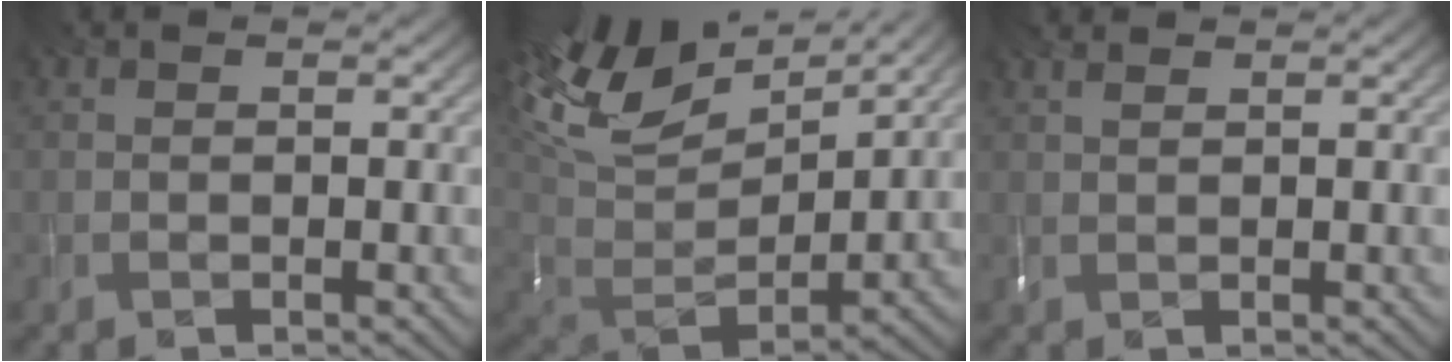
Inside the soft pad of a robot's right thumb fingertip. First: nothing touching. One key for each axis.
{"total": 14.7, "fx": 8.1, "fy": 7.7, "fz": 9.6, "tx": -0.237, "ty": 0.044, "tz": 0.146}
{"total": 1.4, "fx": 1.1, "fy": 0.4, "fz": 0.8, "tx": -0.029, "ty": 0.008, "tz": 0.026}